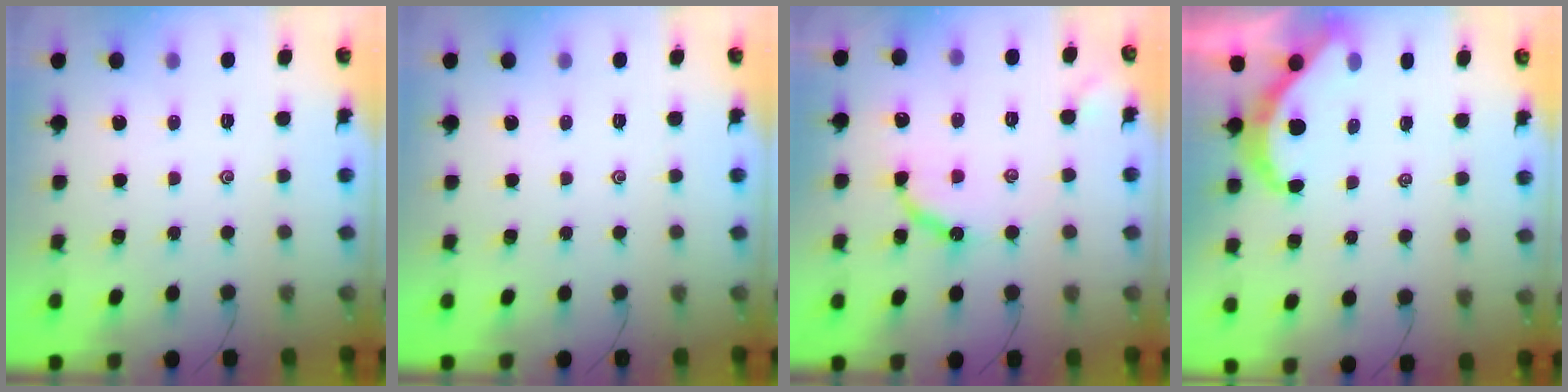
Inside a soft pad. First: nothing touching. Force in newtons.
{"total": 0.0}
{"total": 9.9, "press": 9.9, "slide": 1.1}
{"total": 6.2, "press": 6.2, "slide": 0.2}